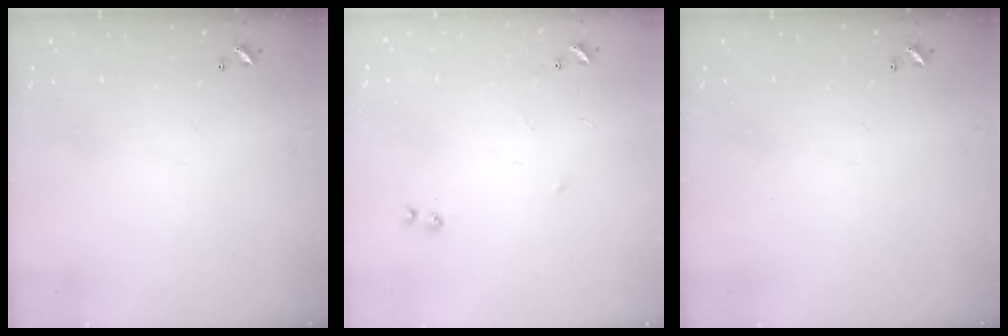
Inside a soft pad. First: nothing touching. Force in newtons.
{"total": 6.4, "press": 6.4, "slide": 1.0}
{"total": 0.0}